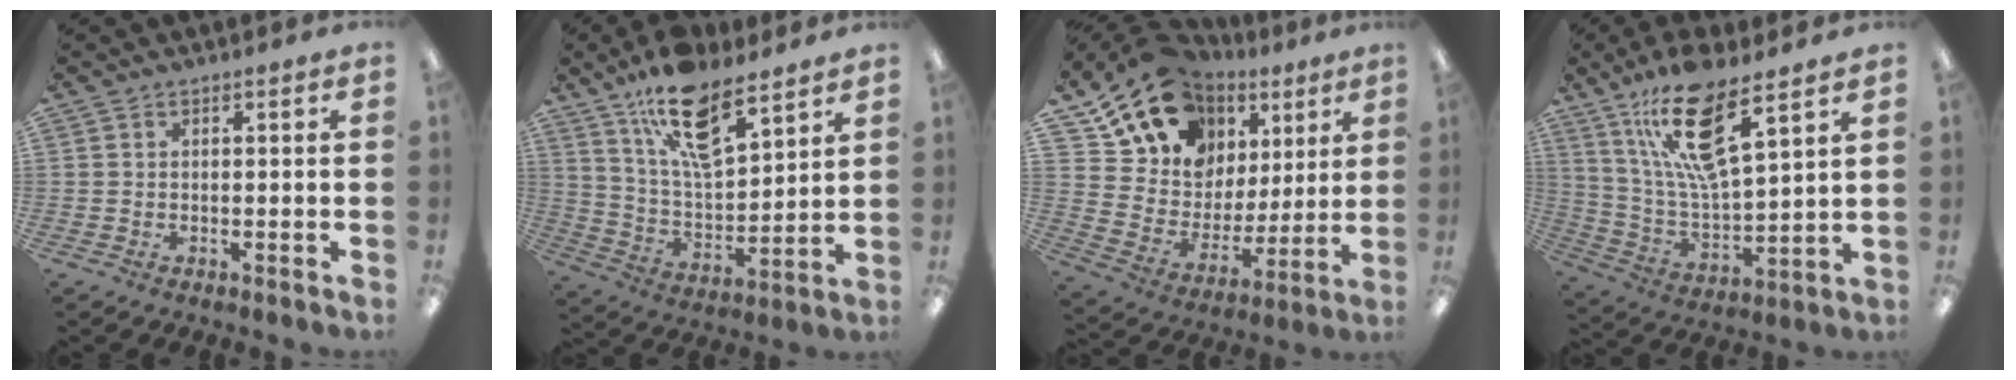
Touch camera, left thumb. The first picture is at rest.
{"total": 16.1, "force": [10.8, 6.3, 10.1], "torque": [-0.180, -0.056, 0.191]}
{"total": 17.0, "force": [11.5, 11.4, 5.2], "torque": [-0.119, -0.079, 0.222]}
{"total": 18.0, "force": [11.5, 5.0, 12.9], "torque": [-0.254, -0.052, 0.194]}